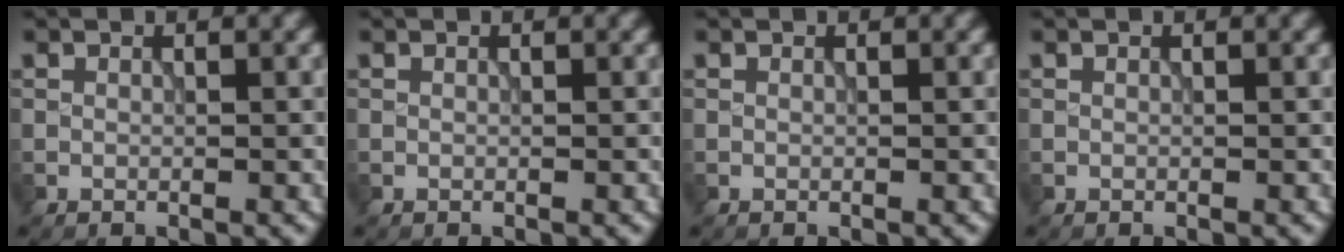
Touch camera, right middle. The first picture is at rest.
{"total": 0.0}
{"total": 0.0}
{"total": 0.0}